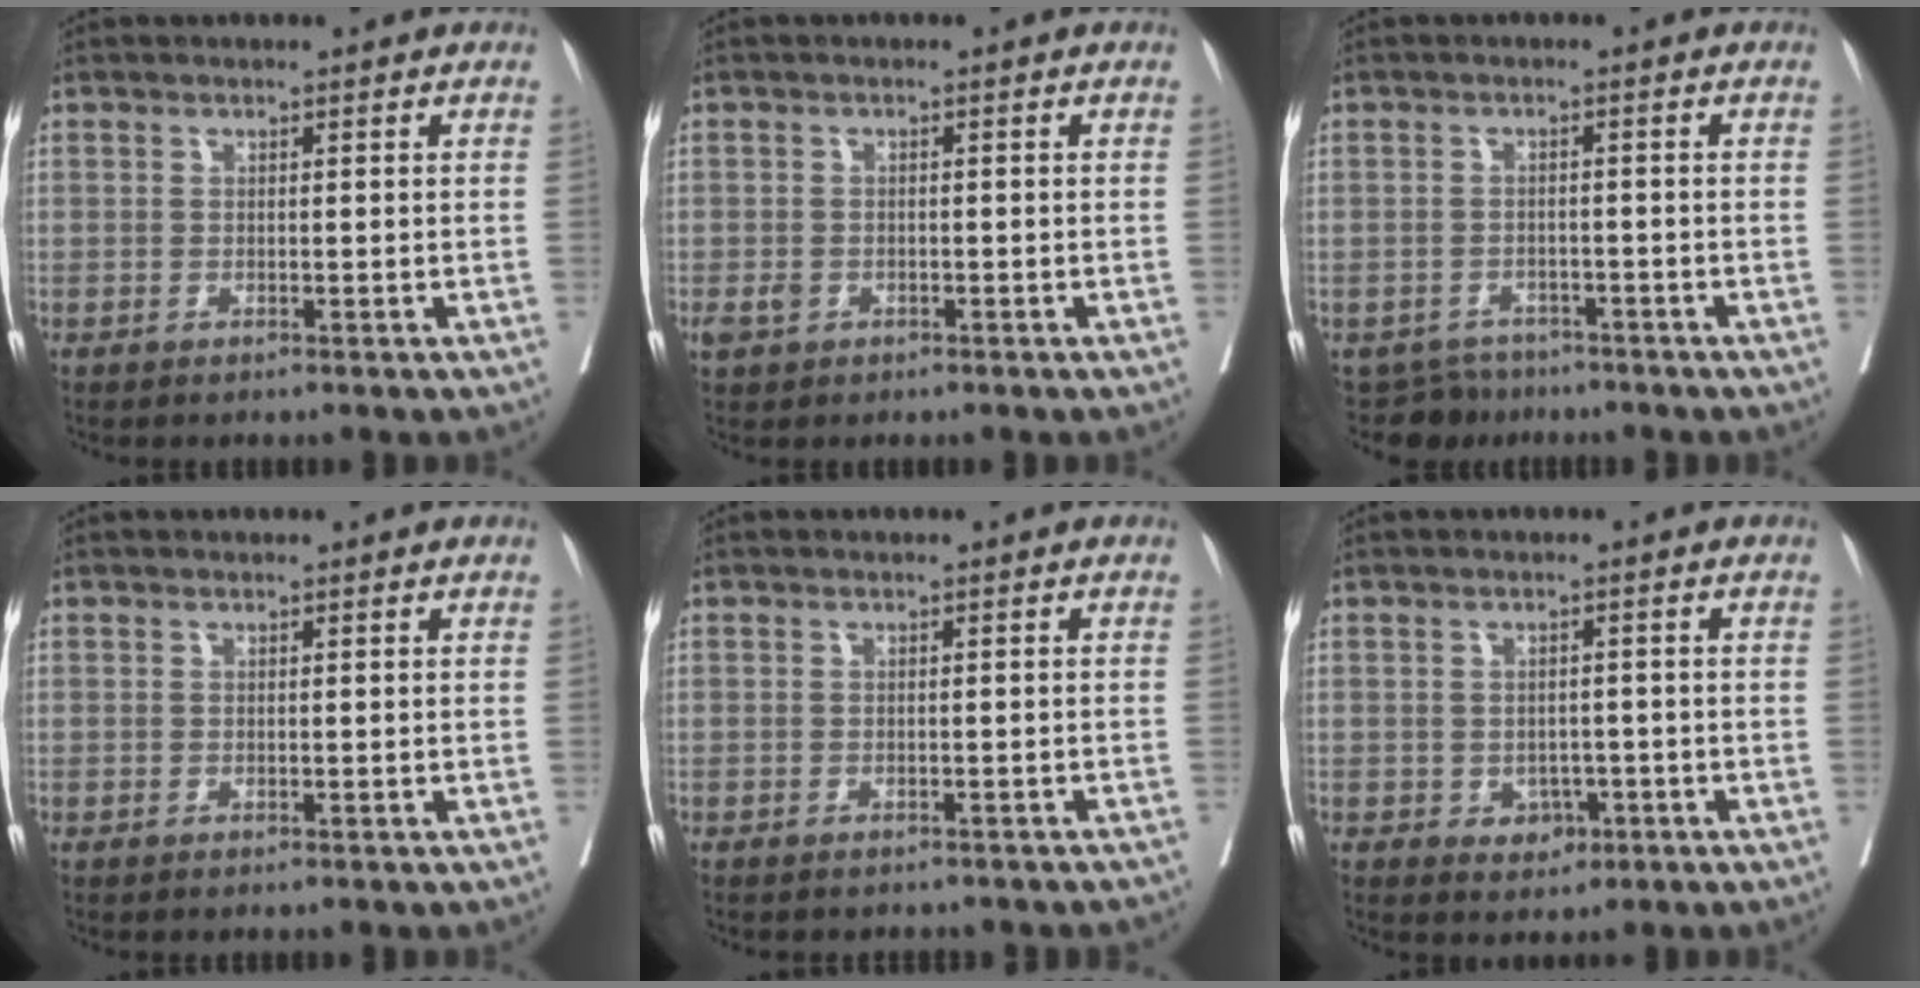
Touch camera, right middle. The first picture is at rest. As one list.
[{"total": 2.1, "force": [-0.8, 1.7, 1.1], "torque": [-0.017, 0.002, -0.007]}, {"total": 4.4, "force": [-3.8, 2.0, -0.9], "torque": [0.018, 0.004, -0.060]}, {"total": 0.0}, {"total": 8.3, "force": [-7.3, 3.0, 2.4], "torque": [-0.029, -0.001, -0.074]}, {"total": 3.0, "force": [-1.1, 2.3, 1.5], "torque": [-0.011, 0.005, -0.007]}]